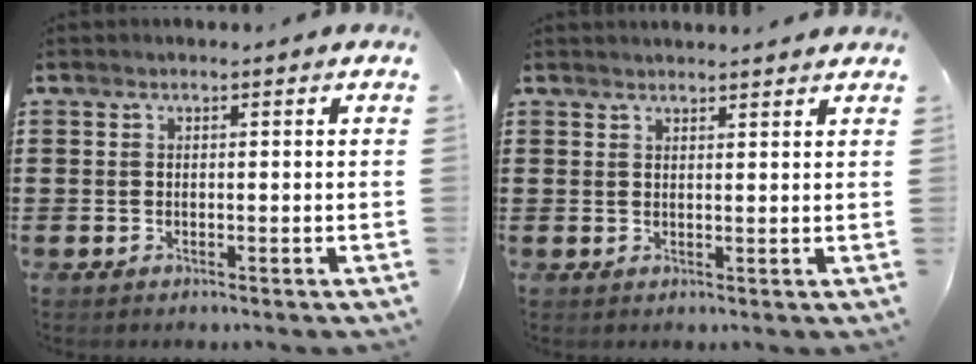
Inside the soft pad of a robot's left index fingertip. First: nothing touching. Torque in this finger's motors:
{"motor_torque": [1.07, 1.07, 0.42, 0.08]}